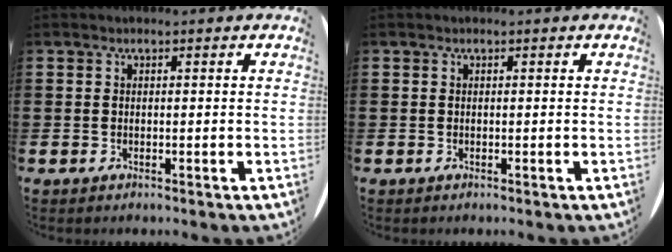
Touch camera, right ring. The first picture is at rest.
{"total": 0.0}